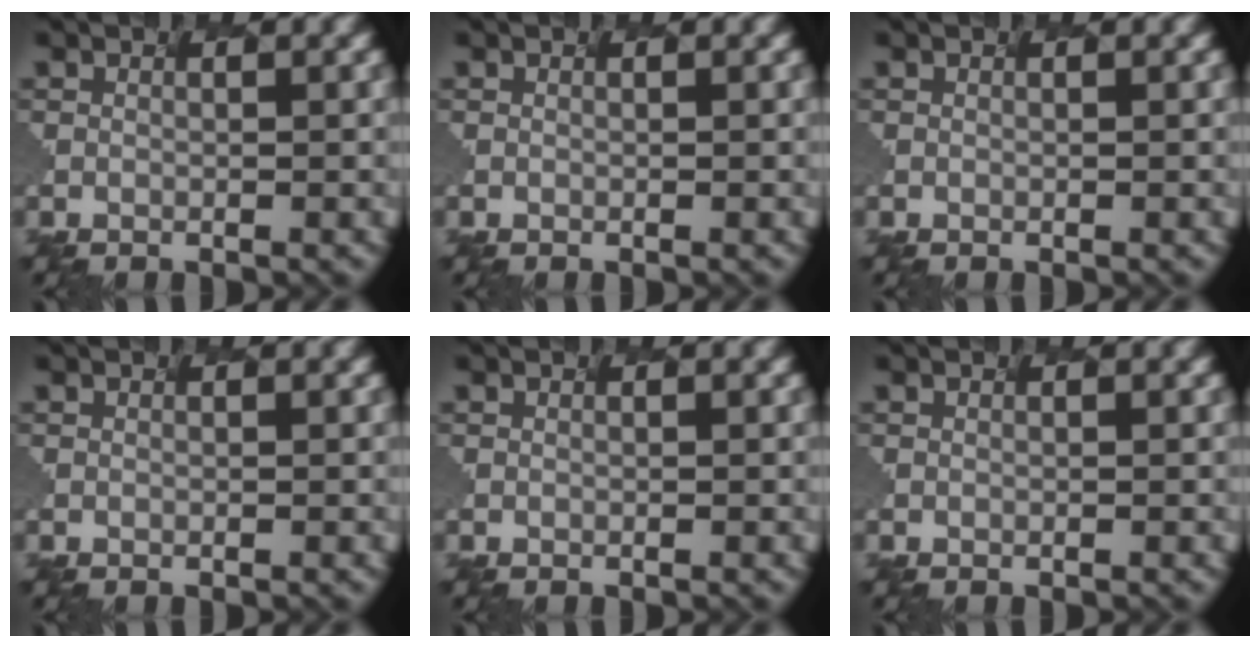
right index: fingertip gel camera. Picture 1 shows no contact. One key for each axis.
{"total": 0.0}
{"total": 0.0}
{"total": 0.0}
{"total": 0.0}
{"total": 0.0}